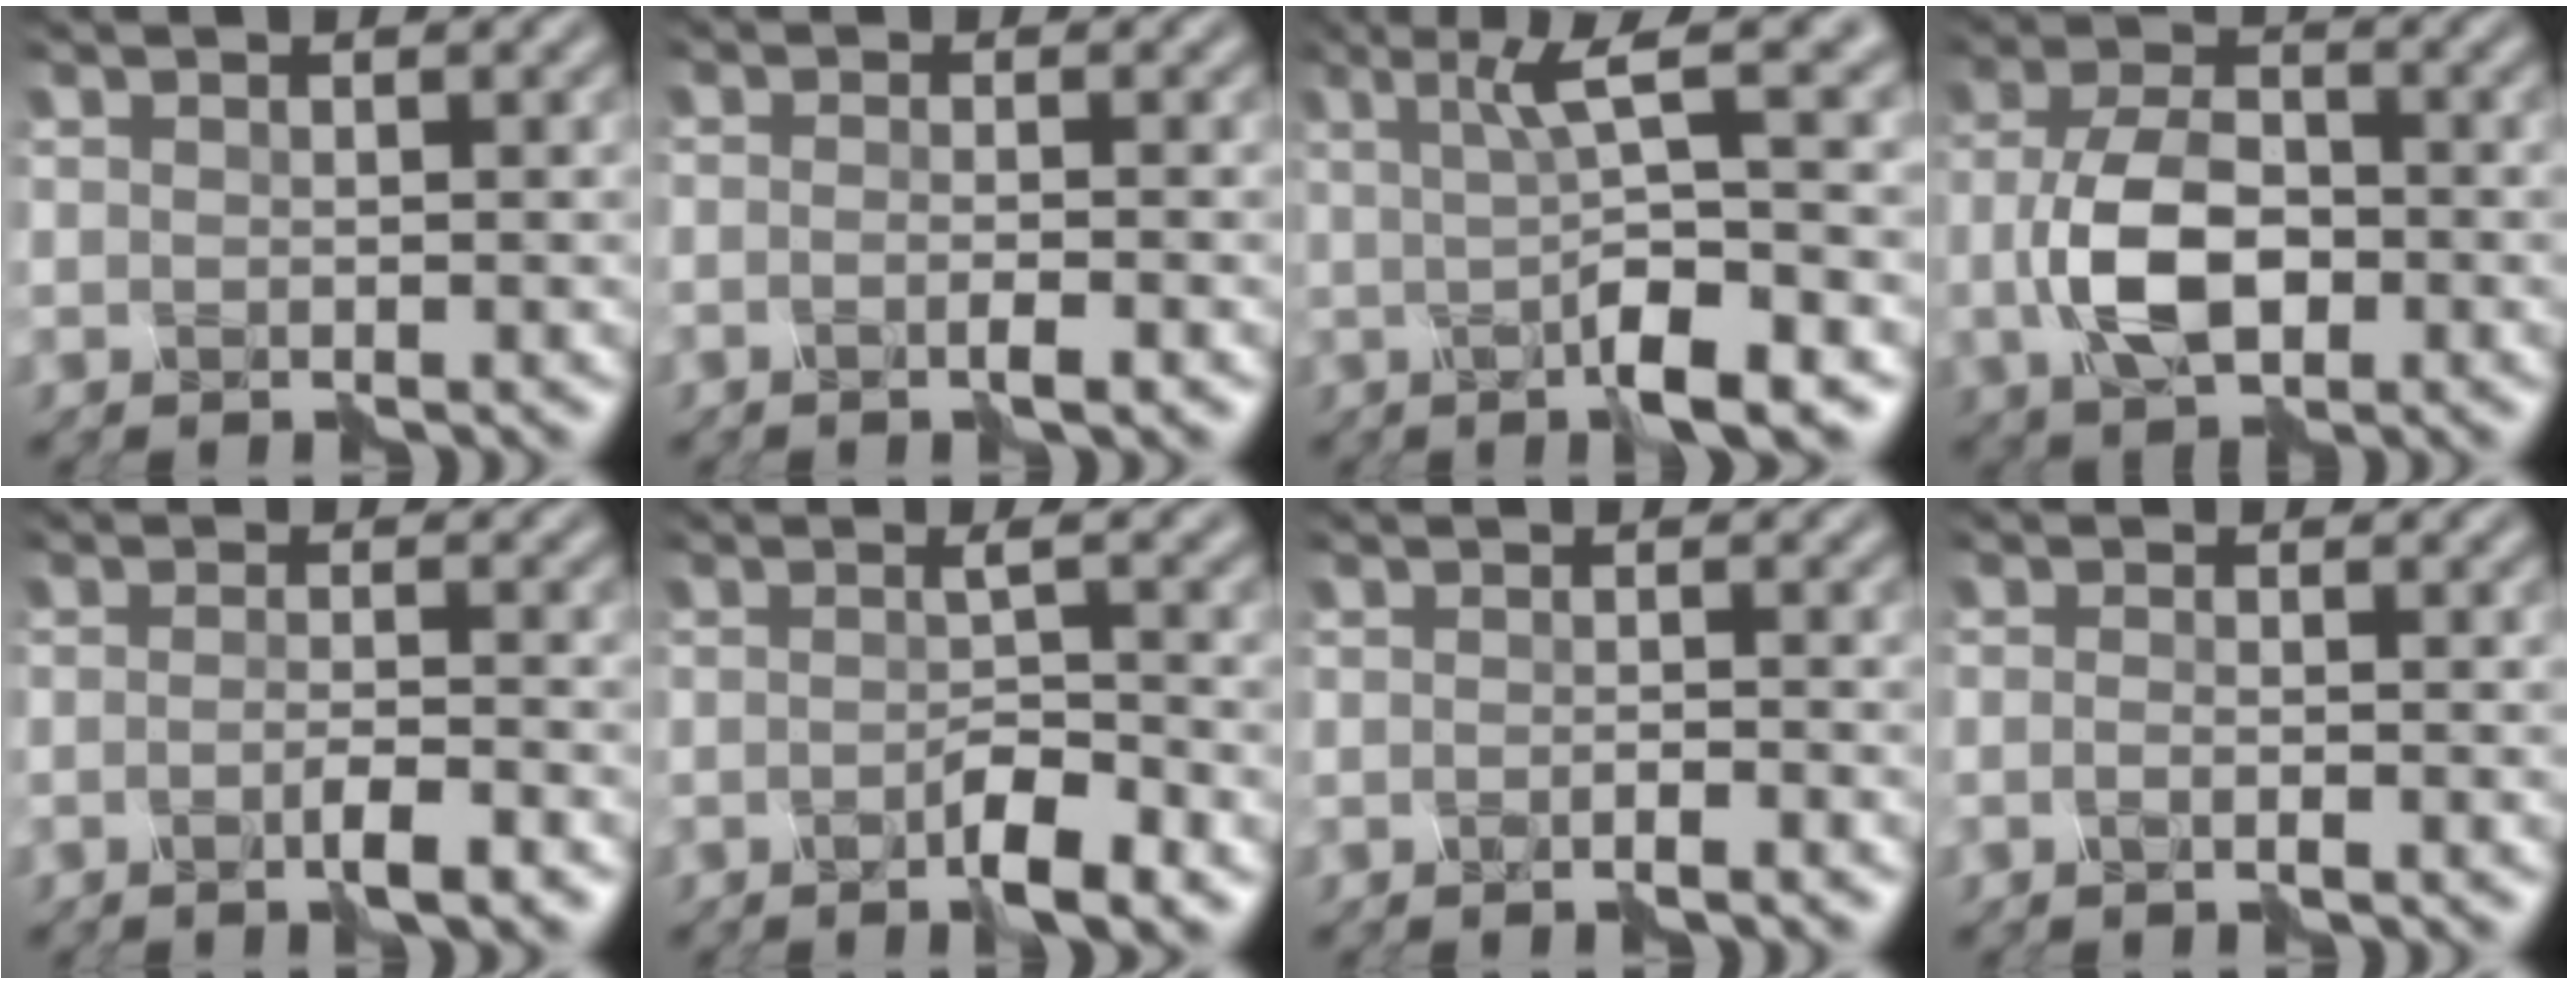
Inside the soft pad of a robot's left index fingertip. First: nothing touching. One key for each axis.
{"total": 1.6, "fx": -1.2, "fy": -0.2, "fz": 1.0, "tx": -0.017, "ty": -0.001, "tz": -0.026}
{"total": 6.9, "fx": -0.1, "fy": 0.6, "fz": 6.9, "tx": -0.103, "ty": 0.013, "tz": -0.001}
{"total": 5.6, "fx": -1.4, "fy": 3.2, "fz": 4.4, "tx": -0.100, "ty": -0.004, "tz": -0.028}
{"total": 2.6, "fx": -1.9, "fy": -0.1, "fz": 1.7, "tx": -0.032, "ty": 0.001, "tz": -0.037}
{"total": 3.3, "fx": -1.8, "fy": -0.1, "fz": 2.7, "tx": -0.049, "ty": -0.001, "tz": -0.034}
{"total": 1.4, "fx": -1.3, "fy": -0.4, "fz": 0.4, "tx": -0.009, "ty": -0.003, "tz": -0.023}
{"total": 1.2, "fx": -1.1, "fy": 0.0, "fz": 0.6, "tx": -0.014, "ty": -0.006, "tz": -0.020}